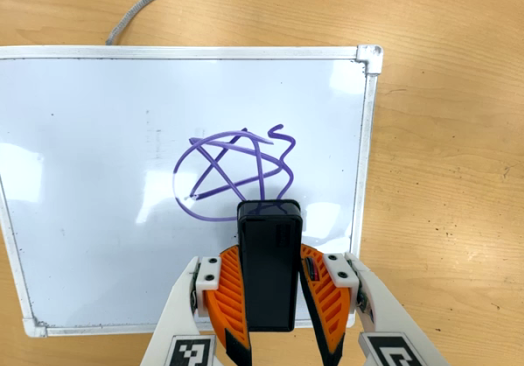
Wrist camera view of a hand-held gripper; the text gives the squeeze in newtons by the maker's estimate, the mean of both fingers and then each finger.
{"total": 8.4, "left": 6.7, "right": 10.1}